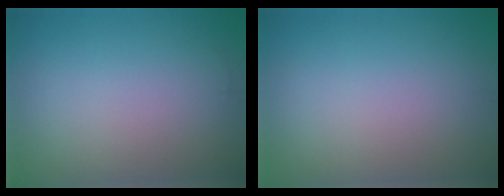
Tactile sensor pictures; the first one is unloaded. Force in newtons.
{"total": 0.0}